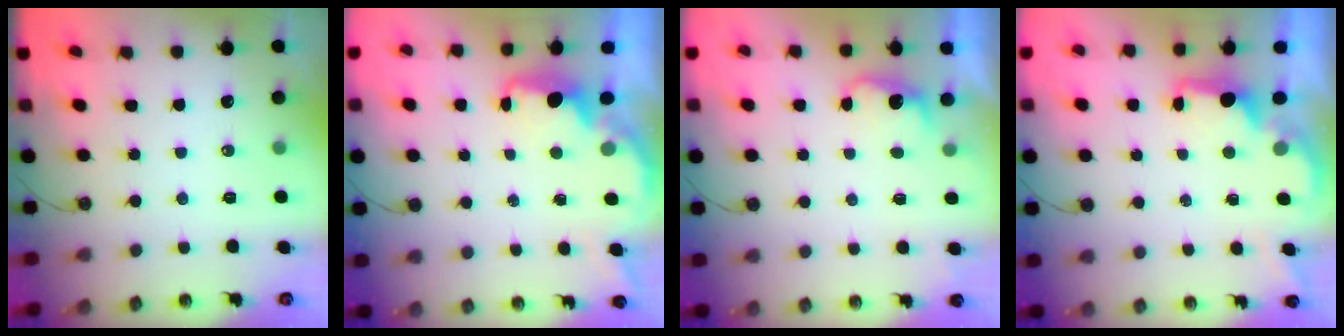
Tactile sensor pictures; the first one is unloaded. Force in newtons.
{"total": 2.4, "press": 2.2, "slide": 0.8}
{"total": 2.7, "press": 2.6, "slide": 0.8}
{"total": 1.9, "press": 1.7, "slide": 0.8}